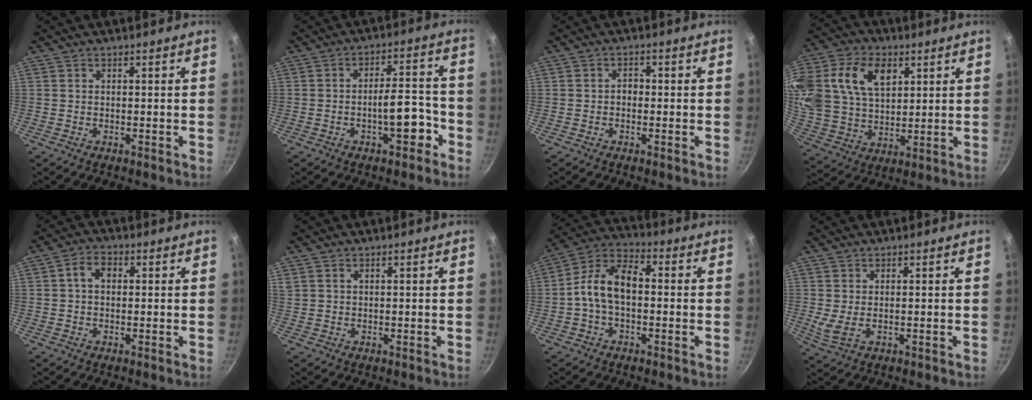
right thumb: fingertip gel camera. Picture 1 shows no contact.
{"total": 8.2, "force": [-3.6, 3.2, 6.7], "torque": [-0.073, 0.043, -0.051]}
{"total": 1.8, "force": [-0.4, 1.4, 1.1], "torque": [-0.009, 0.008, -0.009]}
{"total": 23.3, "force": [8.4, 15.9, 14.8], "torque": [-0.318, 0.018, 0.159]}
{"total": 4.3, "force": [0.7, 3.1, 2.9], "torque": [-0.039, 0.011, 0.006]}
{"total": 1.0, "force": [0.7, 0.7, 0.4], "torque": [-0.006, 0.004, 0.014]}
{"total": 10.5, "force": [-0.6, 6.3, 8.3], "torque": [-0.139, 0.040, -0.028]}
{"total": 3.1, "force": [0.2, 1.4, 2.8], "torque": [-0.054, -0.008, 0.013]}